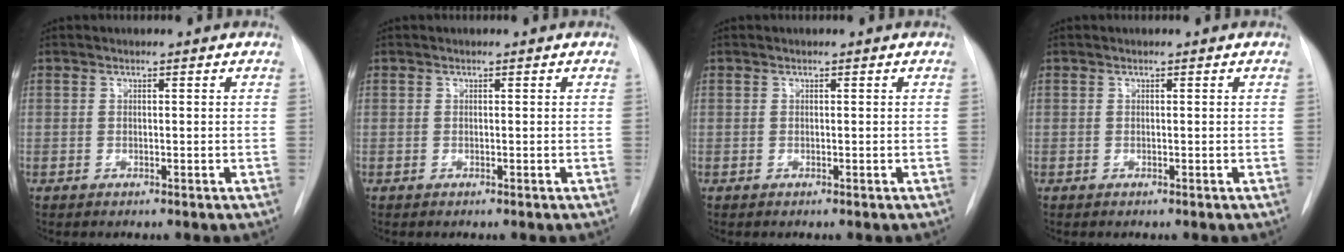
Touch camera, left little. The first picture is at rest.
{"total": 0.0}
{"total": 0.0}
{"total": 0.0}